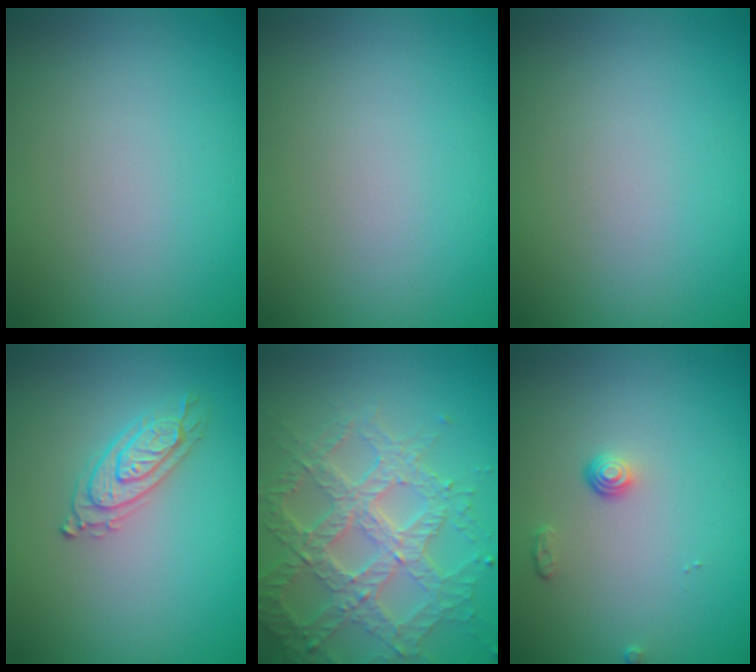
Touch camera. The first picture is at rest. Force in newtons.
{"total": 0.0}
{"total": 0.0}
{"total": 2.4, "press": 2.4, "slide": 0.3}
{"total": 6.9, "press": 5.2, "slide": 4.5}
{"total": 1.1, "press": 0.8, "slide": 0.8}